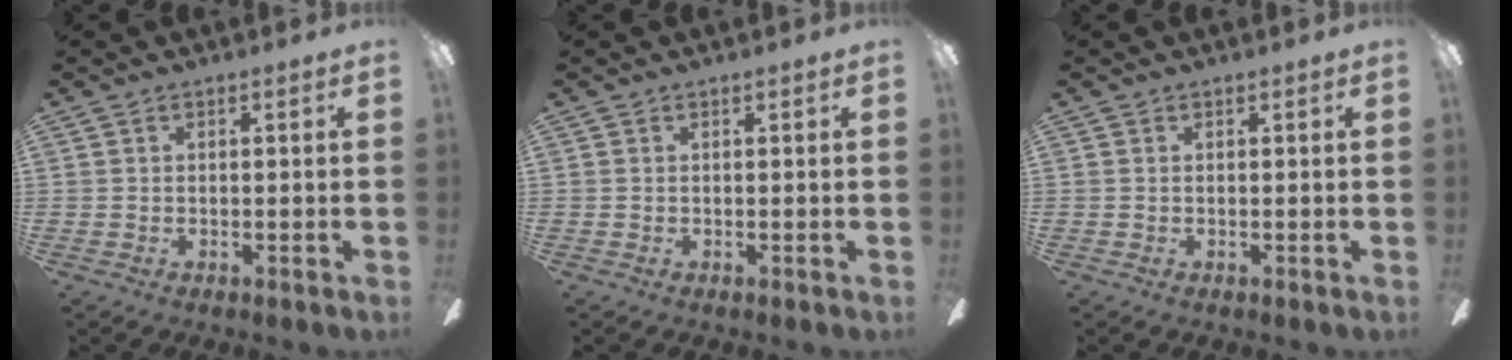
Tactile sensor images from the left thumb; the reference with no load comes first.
{"total": 0.0}
{"total": 0.0}